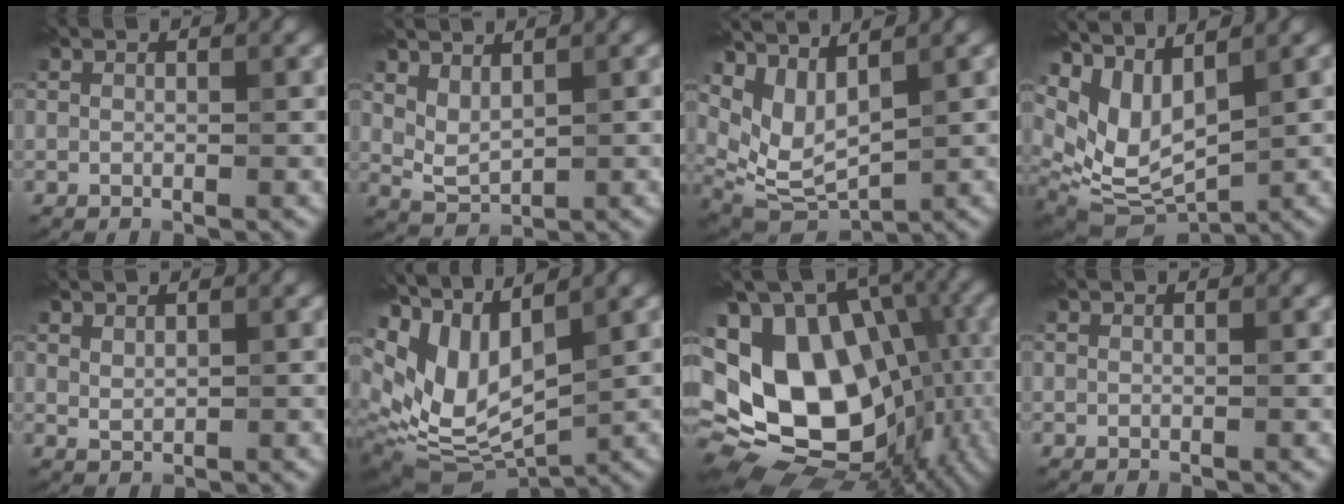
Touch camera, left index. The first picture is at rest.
{"total": 2.3, "force": [1.3, 1.1, 1.6], "torque": [-0.039, -0.006, 0.034]}
{"total": 4.8, "force": [2.8, 2.0, 3.4], "torque": [-0.084, -0.017, 0.065]}
{"total": 7.0, "force": [3.3, 3.2, 5.3], "torque": [-0.122, -0.011, 0.069]}
{"total": 1.1, "force": [0.9, 0.4, 0.6], "torque": [-0.016, -0.003, 0.022]}
{"total": 10.3, "force": [3.3, 5.1, 8.3], "torque": [-0.189, -0.012, 0.074]}
{"total": 19.0, "force": [-0.2, 13.6, 13.3], "torque": [-0.243, -0.009, 0.035]}
{"total": 0.0}